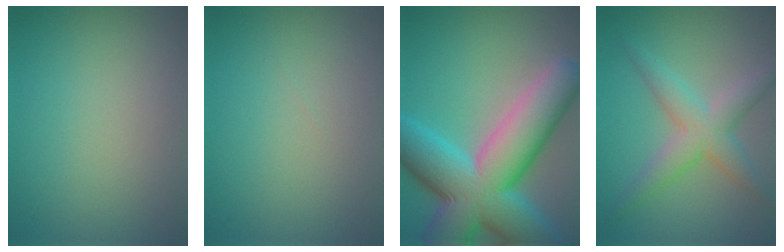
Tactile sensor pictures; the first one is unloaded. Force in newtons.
{"total": 0.0}
{"total": 14.0, "press": 14.0, "slide": 0.7}
{"total": 4.2, "press": 4.2, "slide": 0.0}